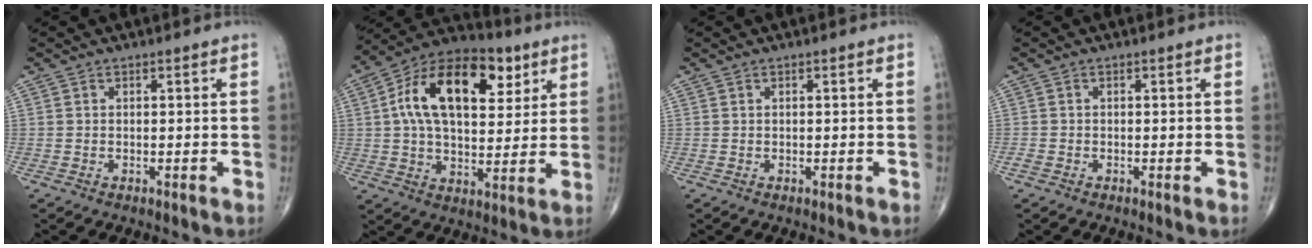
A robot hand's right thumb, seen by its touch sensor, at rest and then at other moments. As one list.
[{"total": 20.5, "force": [6.3, 11.6, 15.6], "torque": [-0.232, 0.005, 0.096]}, {"total": 0.0}, {"total": 1.1, "force": [-0.4, 0.7, 0.7], "torque": [-0.011, -0.002, -0.010]}]